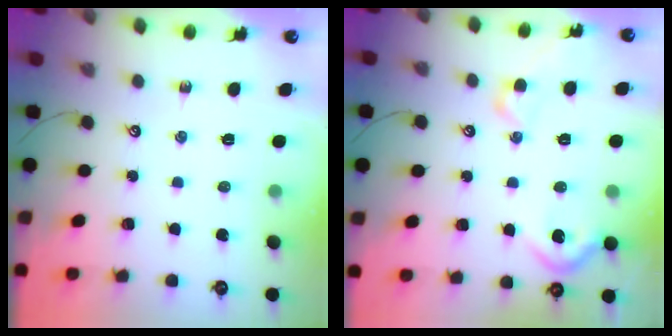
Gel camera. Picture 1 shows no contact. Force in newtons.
{"total": 6.6, "press": 6.5, "slide": 1.2}